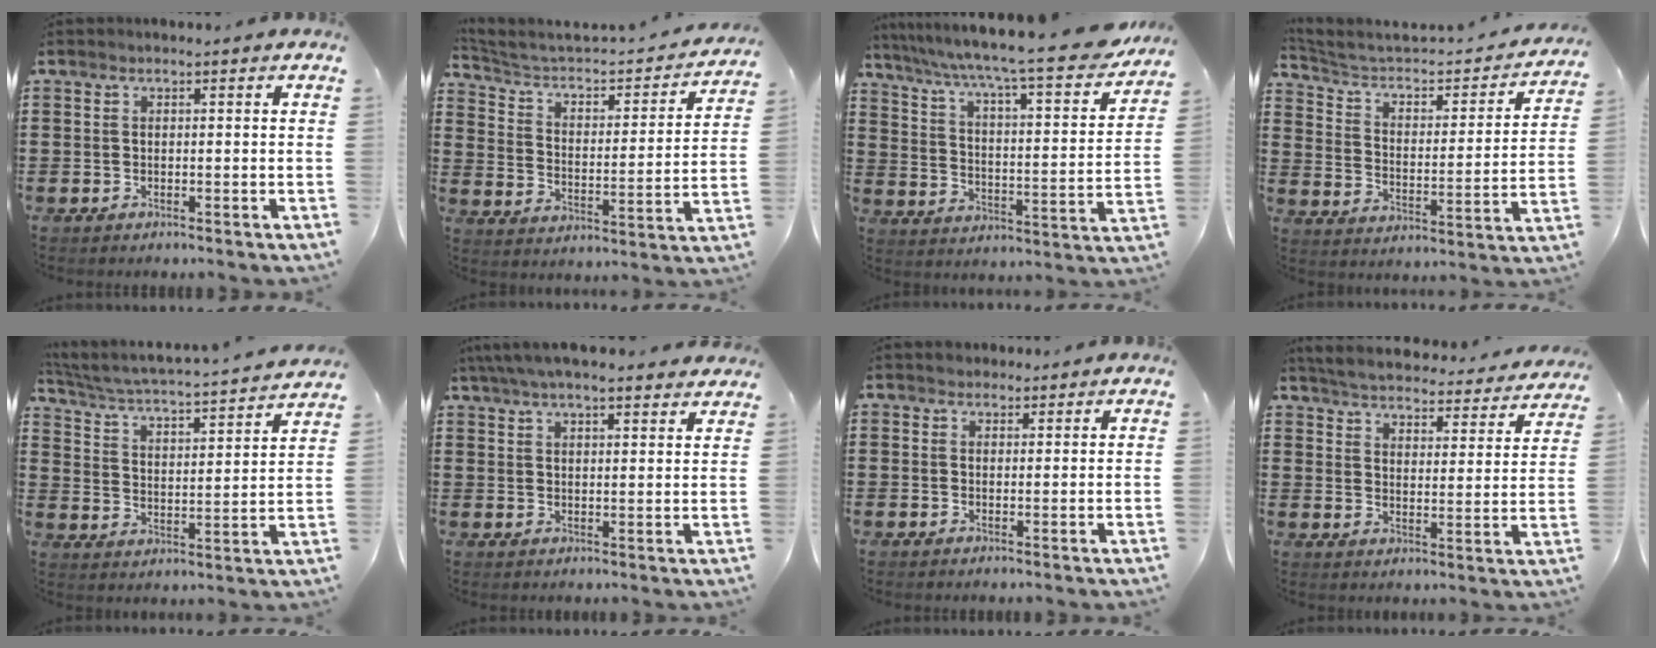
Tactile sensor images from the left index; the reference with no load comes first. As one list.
[{"total": 3.5, "force": [2.9, 1.2, 1.6], "torque": [-0.053, -0.029, 0.037]}, {"total": 7.9, "force": [6.2, 0.0, 4.8], "torque": [-0.111, -0.053, 0.094]}, {"total": 4.0, "force": [3.1, 1.6, 1.9], "torque": [-0.058, -0.028, 0.042]}, {"total": 2.6, "force": [2.3, -0.1, 1.2], "torque": [-0.043, -0.036, 0.025]}, {"total": 5.3, "force": [4.8, 0.4, 2.0], "torque": [-0.055, -0.013, 0.087]}, {"total": 1.4, "force": [1.3, 0.5, -0.1], "torque": [-0.002, 0.003, 0.027]}, {"total": 4.5, "force": [4.5, 0.0, 0.5], "torque": [-0.037, -0.036, 0.073]}]